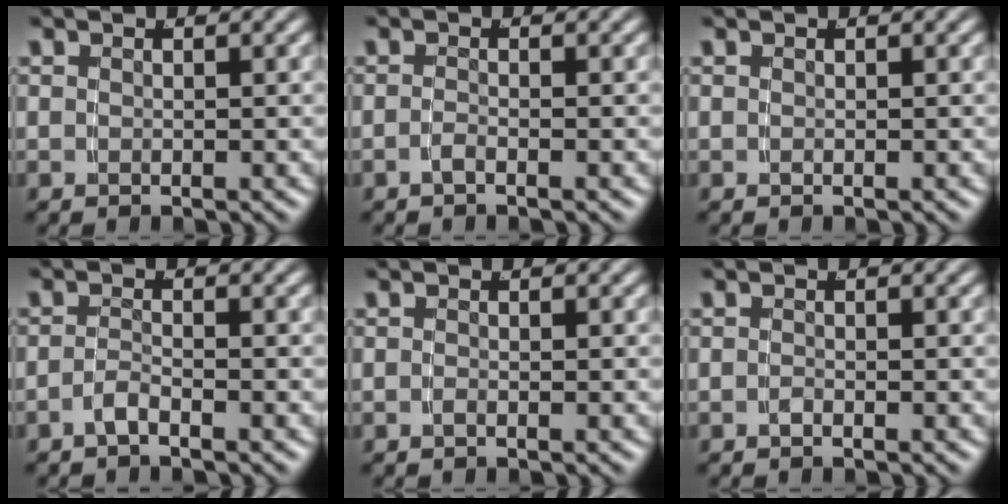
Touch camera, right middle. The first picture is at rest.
{"total": 1.1, "force": [-1.0, -0.5, 0.3], "torque": [-0.009, -0.003, -0.018]}
{"total": 0.0}
{"total": 1.7, "force": [-1.5, -0.4, 0.7], "torque": [-0.012, -0.003, -0.029]}
{"total": 0.5, "force": [-0.5, -0.2, 0.1], "torque": [-0.006, -0.002, -0.007]}
{"total": 0.7, "force": [-0.6, -0.4, 0.0], "torque": [-0.002, -0.003, -0.008]}